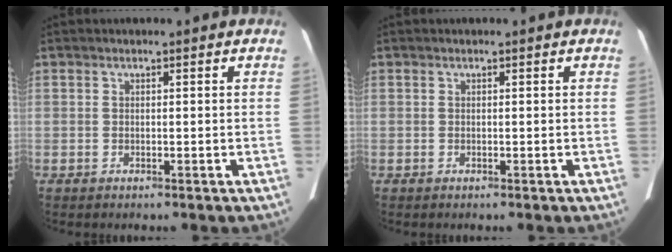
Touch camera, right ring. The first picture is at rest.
{"total": 0.0}